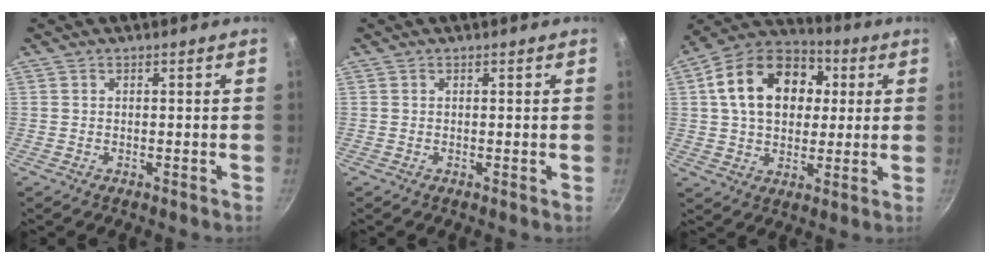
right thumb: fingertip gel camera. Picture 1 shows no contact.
{"total": 0.6, "force": [0.1, -0.2, 0.5], "torque": [-0.009, -0.004, -0.001]}
{"total": 19.6, "force": [4.4, 14.0, 13.0], "torque": [-0.189, 0.023, 0.060]}